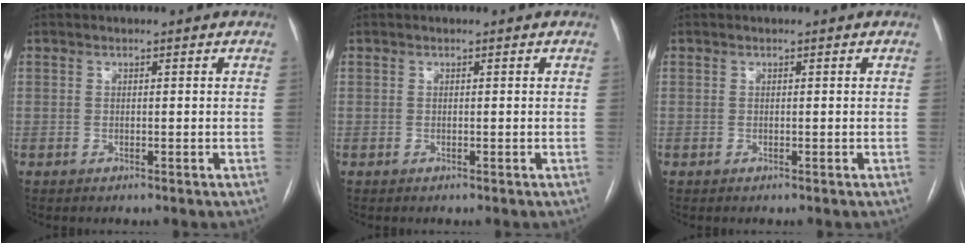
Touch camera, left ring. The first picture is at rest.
{"total": 0.0}
{"total": 0.0}